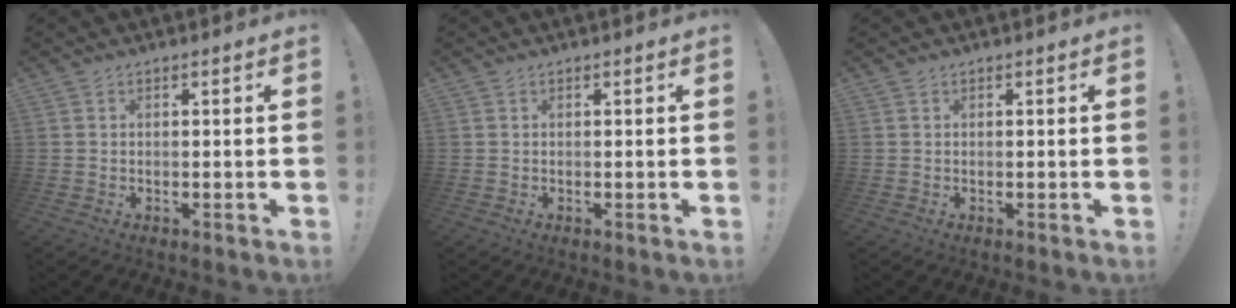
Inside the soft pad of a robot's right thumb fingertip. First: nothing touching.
{"total": 0.0}
{"total": 0.0}